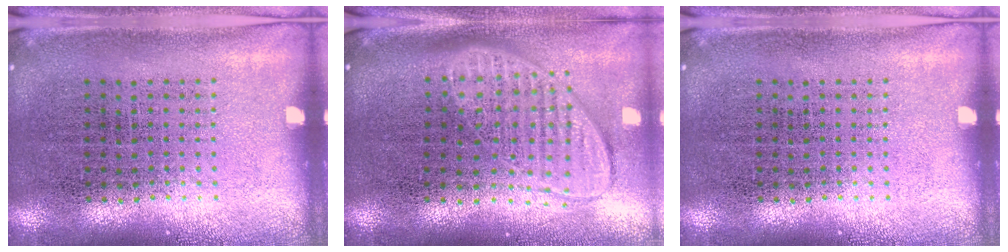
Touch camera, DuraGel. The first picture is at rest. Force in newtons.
{"total": 2.0, "press": 1.5, "slide": 1.2}
{"total": 0.0}